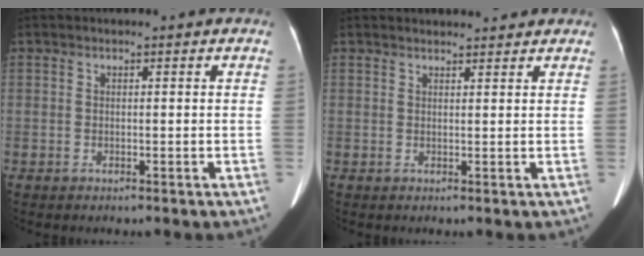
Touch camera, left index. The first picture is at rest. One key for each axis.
{"total": 5.2, "fx": 4.9, "fy": 1.2, "fz": 1.1, "tx": -0.011, "ty": 0.024, "tz": 0.058}